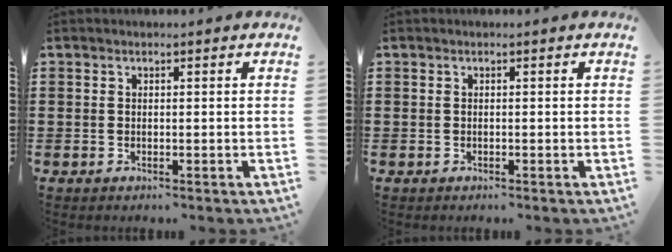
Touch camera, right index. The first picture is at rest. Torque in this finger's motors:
{"motor_torque": [-0.03, 0.03, 0.00, 0.00]}